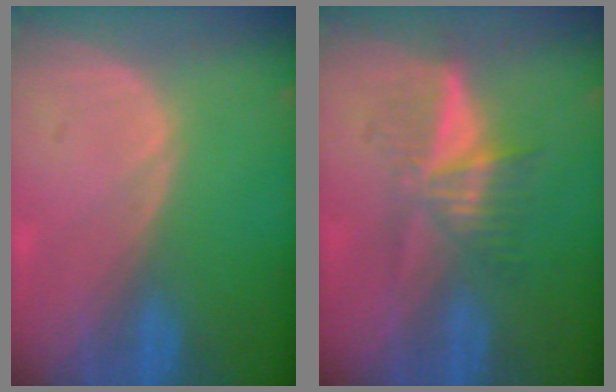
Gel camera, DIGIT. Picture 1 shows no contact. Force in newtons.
{"total": 5.9, "press": 5.3, "slide": 2.7}